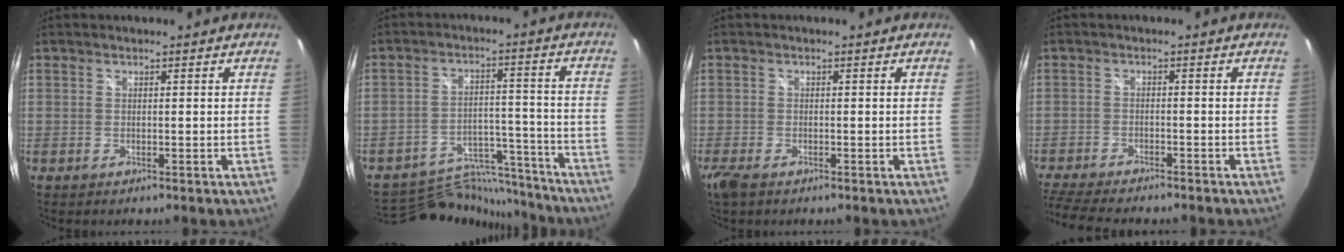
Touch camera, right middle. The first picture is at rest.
{"total": 17.9, "force": [-16.7, 5.2, 3.8], "torque": [-0.078, 0.033, -0.235]}
{"total": 3.1, "force": [-2.2, 1.1, 2.0], "torque": [-0.047, -0.011, -0.042]}
{"total": 10.7, "force": [-9.5, 1.9, 4.7], "torque": [-0.120, -0.025, -0.161]}